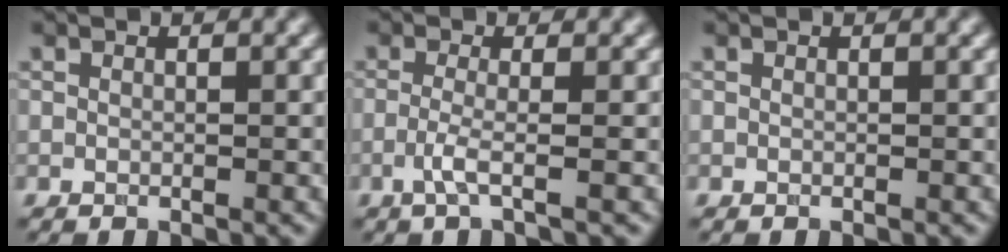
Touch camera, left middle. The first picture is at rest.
{"total": 2.0, "force": [-0.8, 0.2, 1.8], "torque": [-0.043, -0.002, -0.018]}
{"total": 0.0}